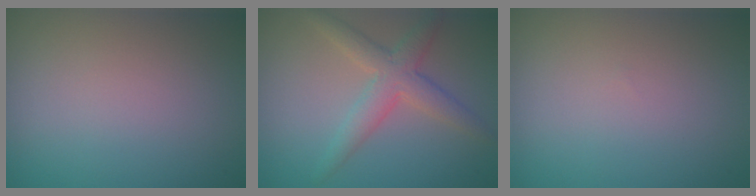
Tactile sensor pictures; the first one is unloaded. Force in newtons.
{"total": 3.8, "press": 3.8, "slide": 0.1}
{"total": 0.0}